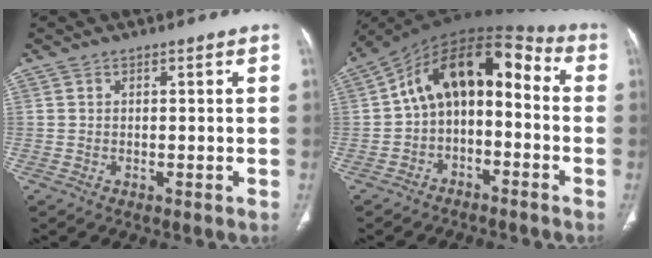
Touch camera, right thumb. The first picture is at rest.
{"total": 14.5, "force": [-1.2, 9.1, 11.2], "torque": [-0.144, 0.081, -0.031]}